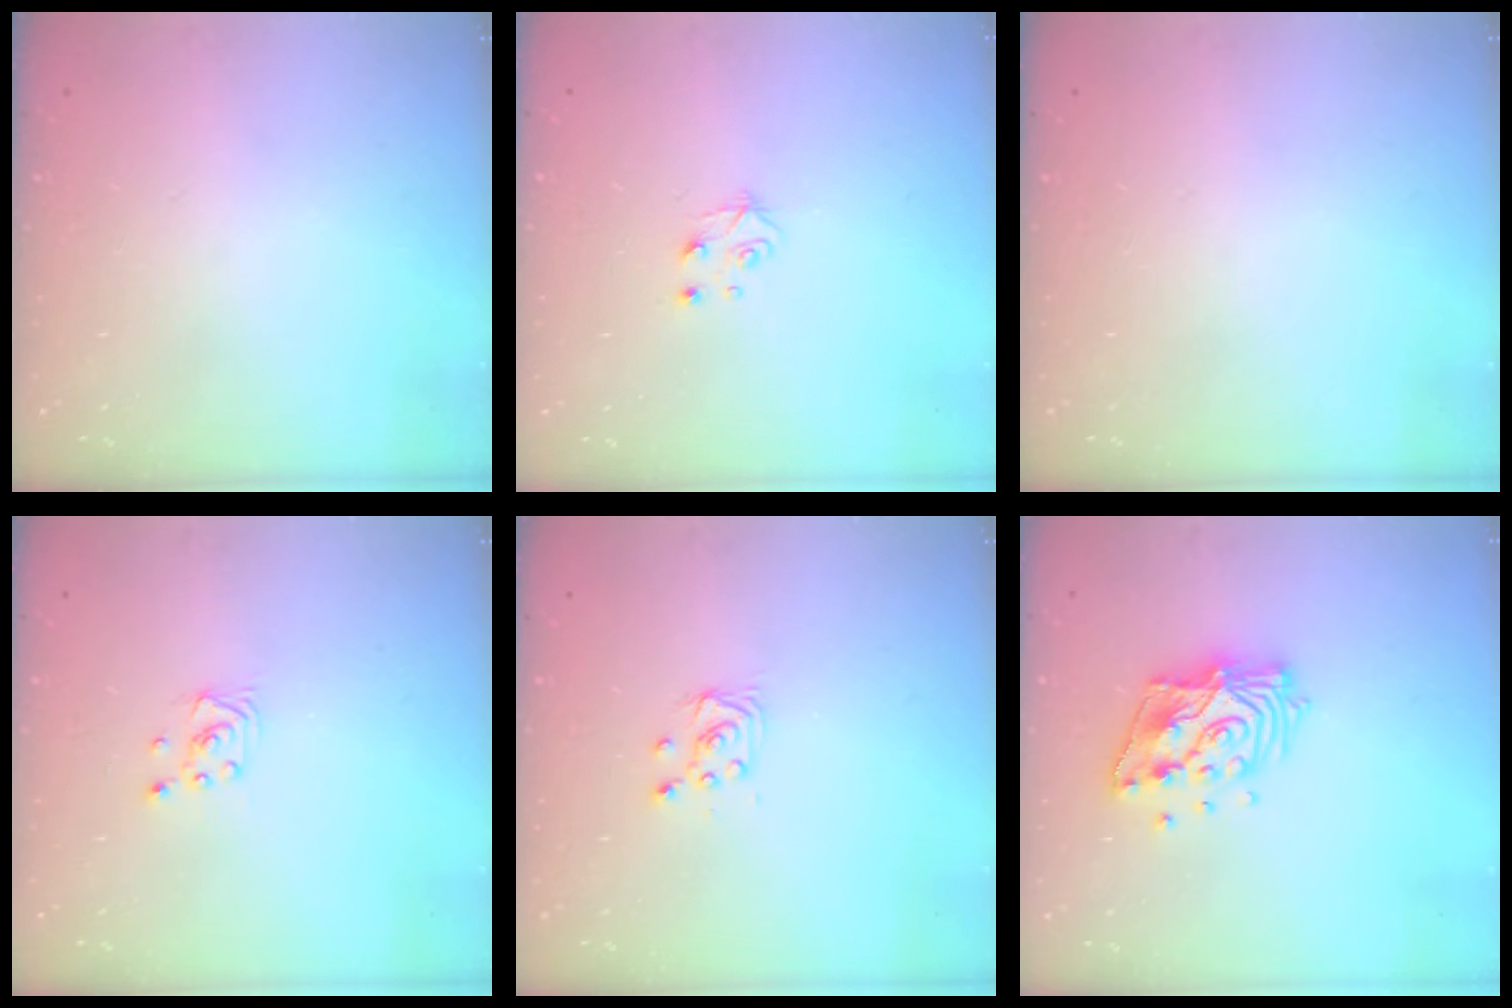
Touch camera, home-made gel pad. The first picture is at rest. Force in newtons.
{"total": 4.0, "press": 3.9, "slide": 0.4}
{"total": 0.0}
{"total": 2.0, "press": 2.0, "slide": 0.1}
{"total": 4.6, "press": 4.6, "slide": 0.5}
{"total": 13.9, "press": 13.8, "slide": 1.5}